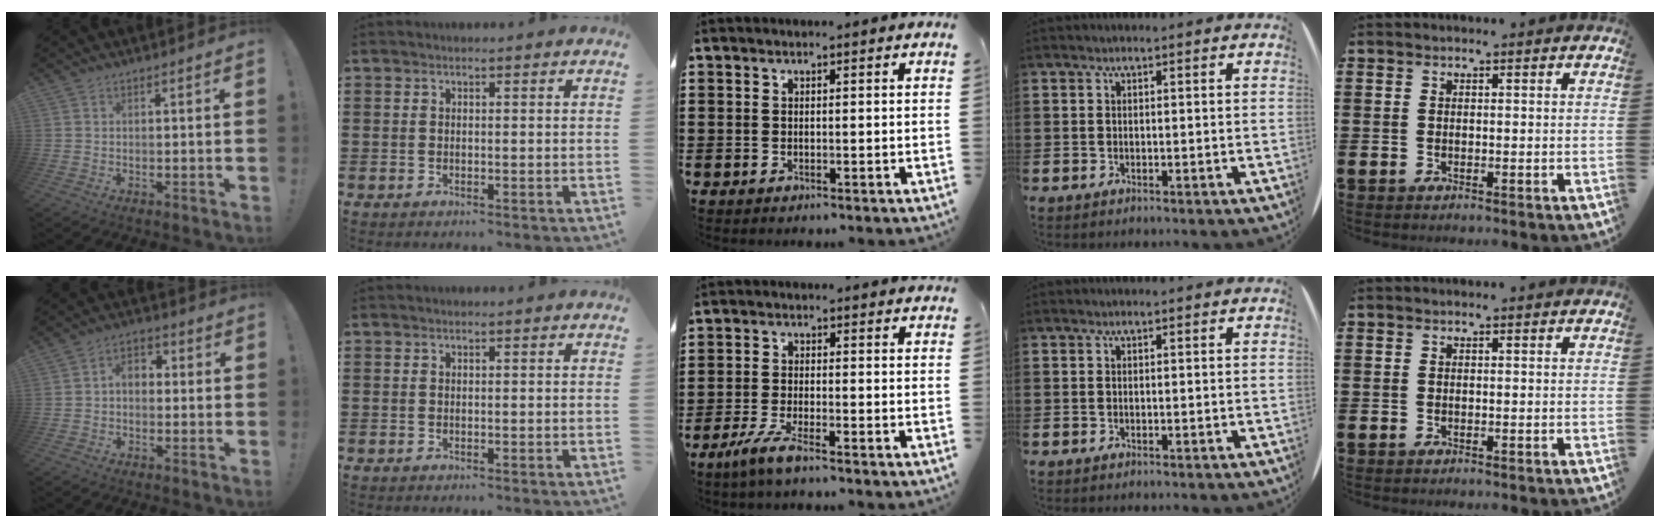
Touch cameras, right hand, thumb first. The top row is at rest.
{"thumb": {"total": 4.7, "force": [-0.1, 3.4, 3.3], "torque": [-0.055, 0.008, -0.003]}, "middle": {"total": 4.2, "force": [-3.0, 0.1, 3.0], "torque": [-0.078, -0.016, -0.059]}}